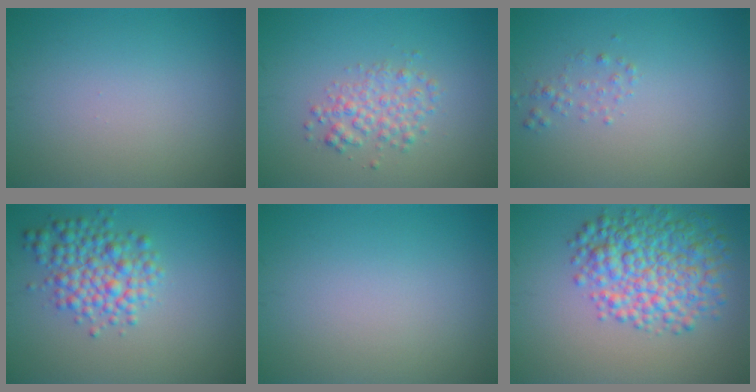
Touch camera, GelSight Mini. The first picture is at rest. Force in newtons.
{"total": 2.6, "press": 2.6, "slide": 0.0}
{"total": 1.0, "press": 1.0, "slide": 0.1}
{"total": 4.5, "press": 4.5, "slide": 0.1}
{"total": 0.0}
{"total": 7.1, "press": 7.1, "slide": 0.1}